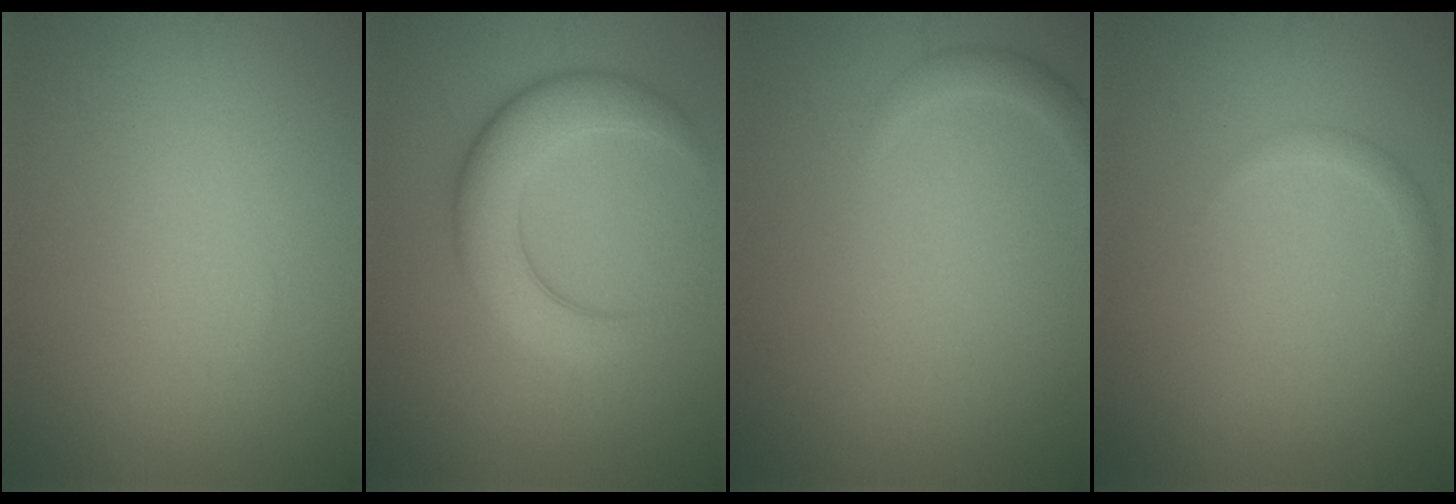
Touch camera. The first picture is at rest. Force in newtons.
{"total": 5.5, "press": 5.5, "slide": 0.2}
{"total": 1.1, "press": 1.1, "slide": 0.0}
{"total": 1.0, "press": 1.0, "slide": 0.1}